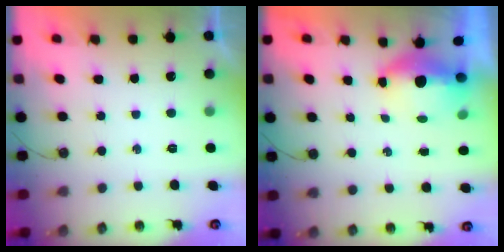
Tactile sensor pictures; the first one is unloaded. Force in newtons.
{"total": 11.4, "press": 6.5, "slide": 9.4}